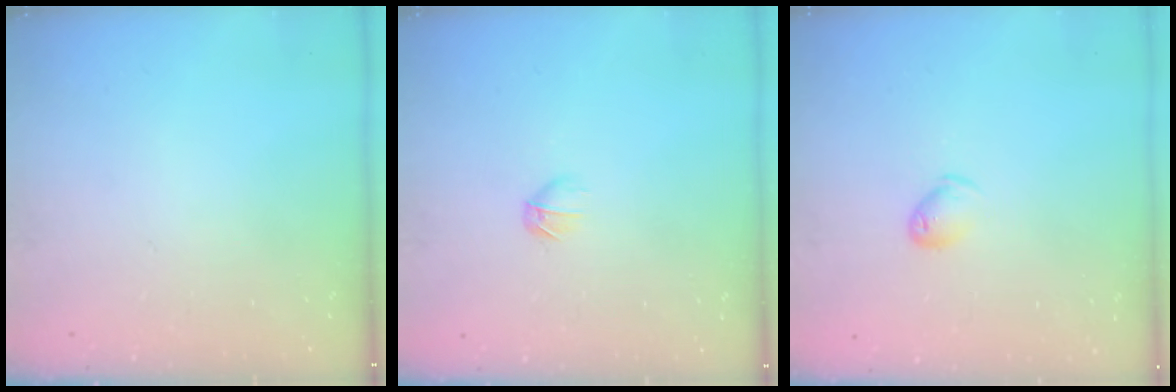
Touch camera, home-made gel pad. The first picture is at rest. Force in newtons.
{"total": 4.2, "press": 4.0, "slide": 1.2}
{"total": 4.1, "press": 4.0, "slide": 0.7}